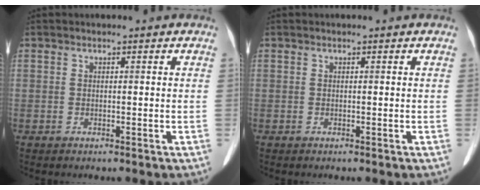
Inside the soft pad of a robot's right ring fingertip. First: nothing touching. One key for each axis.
{"total": 0.0}